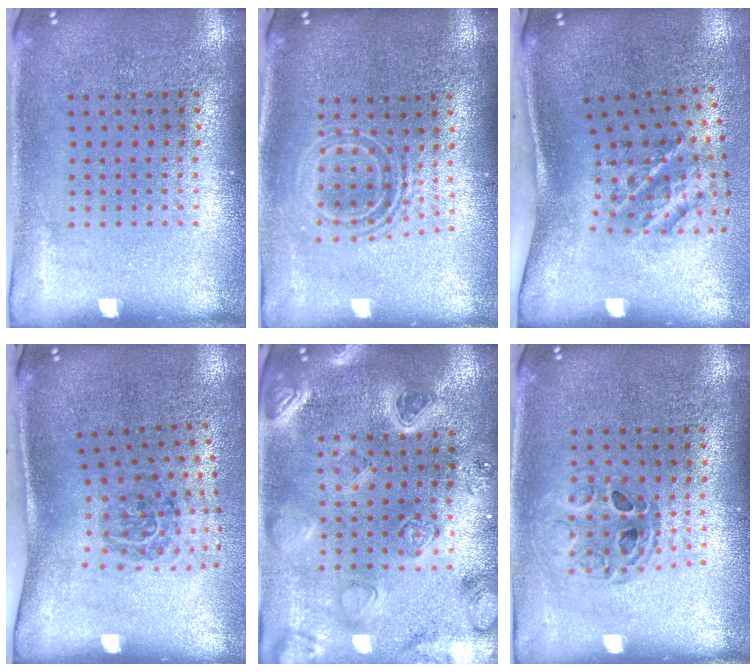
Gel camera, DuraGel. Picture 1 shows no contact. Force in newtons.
{"total": 1.6, "press": 1.3, "slide": 0.9}
{"total": 2.1, "press": 1.3, "slide": 1.7}
{"total": 2.0, "press": 1.2, "slide": 1.5}
{"total": 2.2, "press": 2.2, "slide": 0.2}
{"total": 0.8, "press": 0.8, "slide": 0.1}